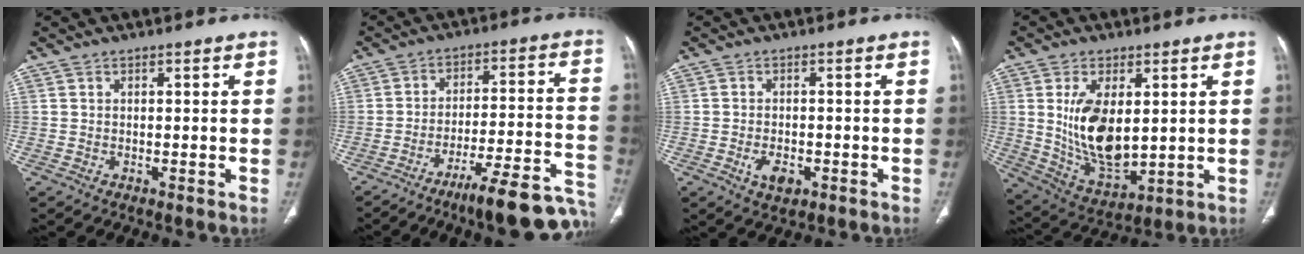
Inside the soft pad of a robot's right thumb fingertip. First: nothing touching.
{"total": 18.2, "force": [-11.8, 3.7, 13.3], "torque": [-0.144, 0.083, -0.172]}
{"total": 4.0, "force": [-1.7, 2.3, 2.8], "torque": [-0.047, 0.003, -0.023]}
{"total": 13.9, "force": [2.0, 7.3, 11.7], "torque": [-0.201, -0.022, 0.056]}